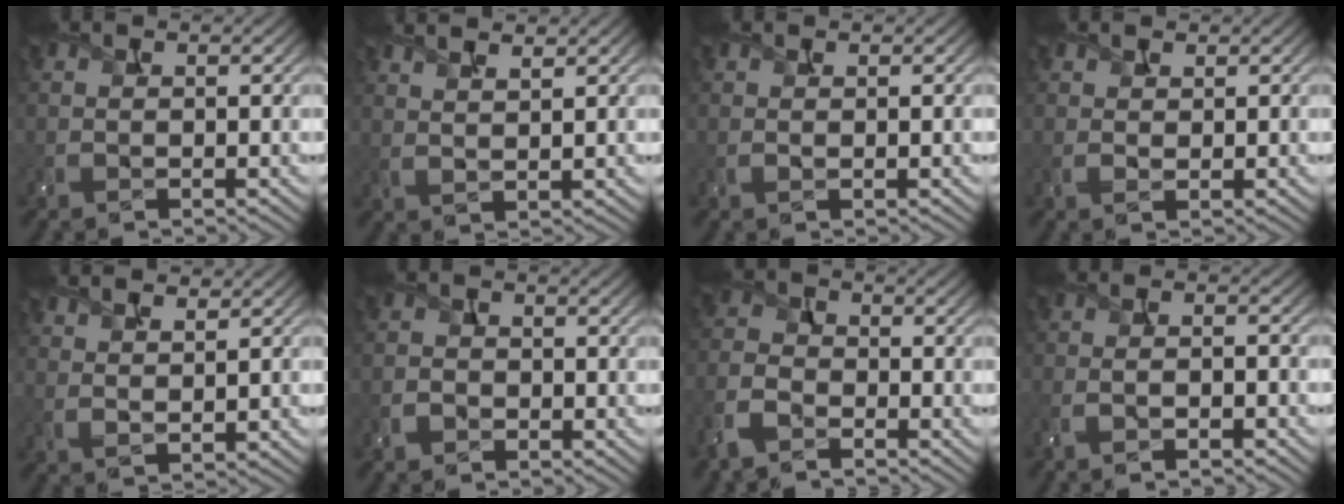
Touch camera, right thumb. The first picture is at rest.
{"total": 3.7, "force": [2.9, 0.7, 2.3], "torque": [-0.032, 0.006, 0.043]}
{"total": 0.9, "force": [0.3, 0.1, 0.8], "torque": [-0.016, 0.003, 0.005]}
{"total": 1.5, "force": [1.0, 0.8, 0.8], "torque": [-0.018, 0.002, 0.018]}
{"total": 4.0, "force": [3.1, 1.0, 2.4], "torque": [-0.043, 0.005, 0.046]}
{"total": 2.0, "force": [-1.1, 1.4, 0.8], "torque": [-0.018, 0.001, -0.030]}
{"total": 5.6, "force": [-3.6, 3.0, 3.0], "torque": [-0.078, -0.006, -0.089]}
{"total": 3.5, "force": [-2.2, 0.7, 2.6], "torque": [-0.043, 0.005, -0.046]}